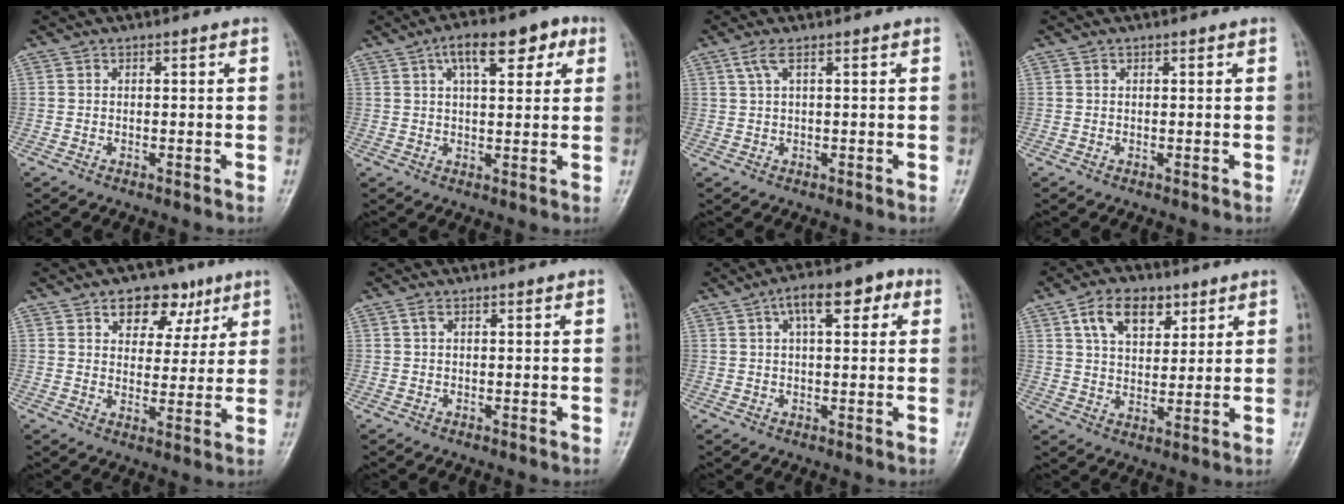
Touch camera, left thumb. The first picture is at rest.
{"total": 10.4, "force": [4.6, 4.4, 8.2], "torque": [-0.102, 0.011, 0.067]}
{"total": 1.9, "force": [0.9, 0.3, 1.7], "torque": [-0.049, 0.013, 0.029]}
{"total": 0.0}
{"total": 9.1, "force": [5.1, 6.1, 4.4], "torque": [-0.020, -0.017, 0.072]}
{"total": 0.6, "force": [0.3, 0.2, 0.5], "torque": [-0.013, 0.007, 0.006]}
{"total": 9.1, "force": [3.5, 3.9, 7.4], "torque": [-0.096, 0.021, 0.049]}
{"total": 9.7, "force": [4.8, 5.9, 6.0], "torque": [-0.074, -0.019, 0.084]}